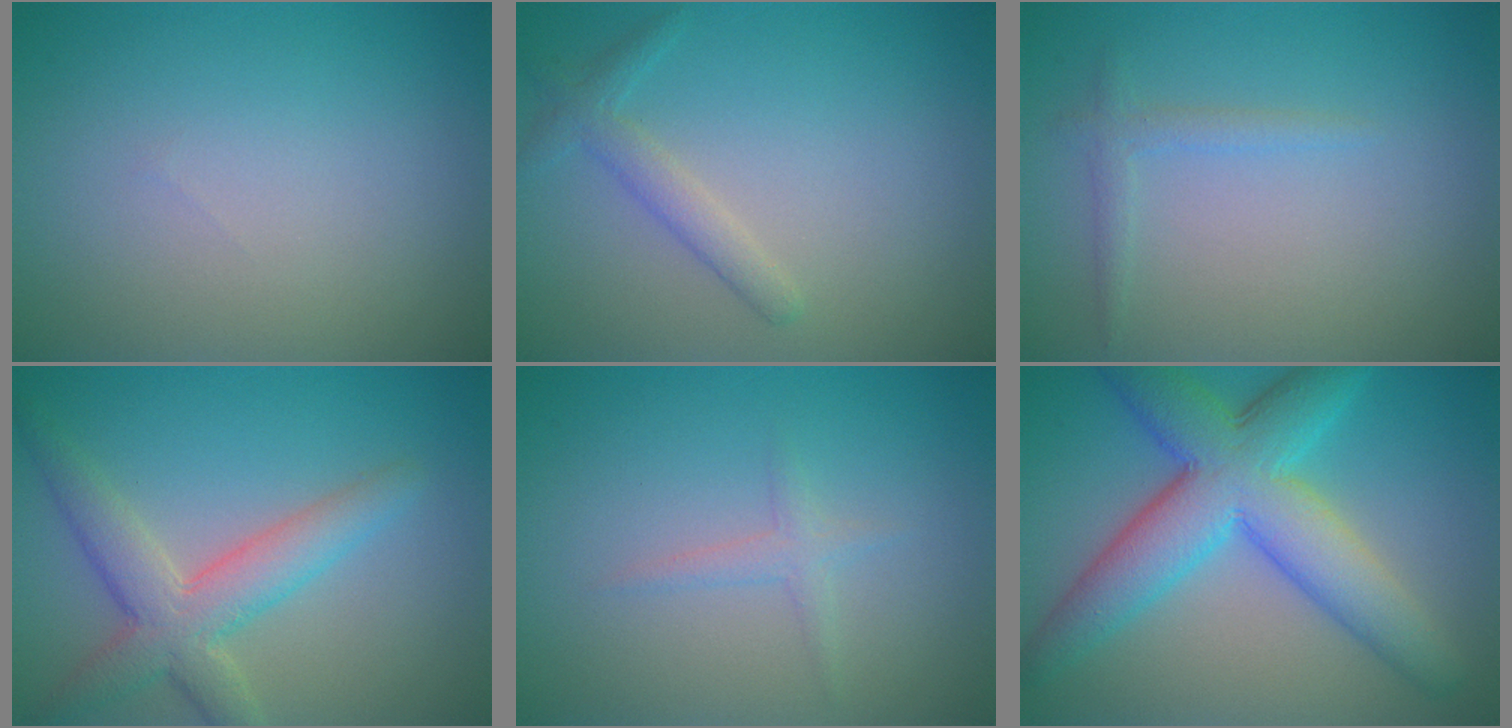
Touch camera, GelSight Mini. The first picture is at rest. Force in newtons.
{"total": 2.0, "press": 2.0, "slide": 0.1}
{"total": 1.3, "press": 1.3, "slide": 0.1}
{"total": 5.0, "press": 5.0, "slide": 0.2}
{"total": 1.2, "press": 1.2, "slide": 0.1}
{"total": 8.8, "press": 8.8, "slide": 0.1}